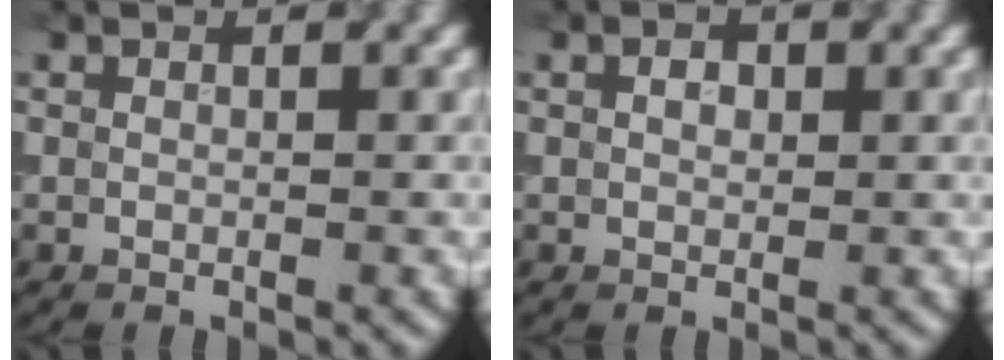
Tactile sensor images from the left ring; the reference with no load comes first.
{"total": 1.3, "force": [0.3, 0.9, 0.9], "torque": [-0.016, 0.002, 0.004]}